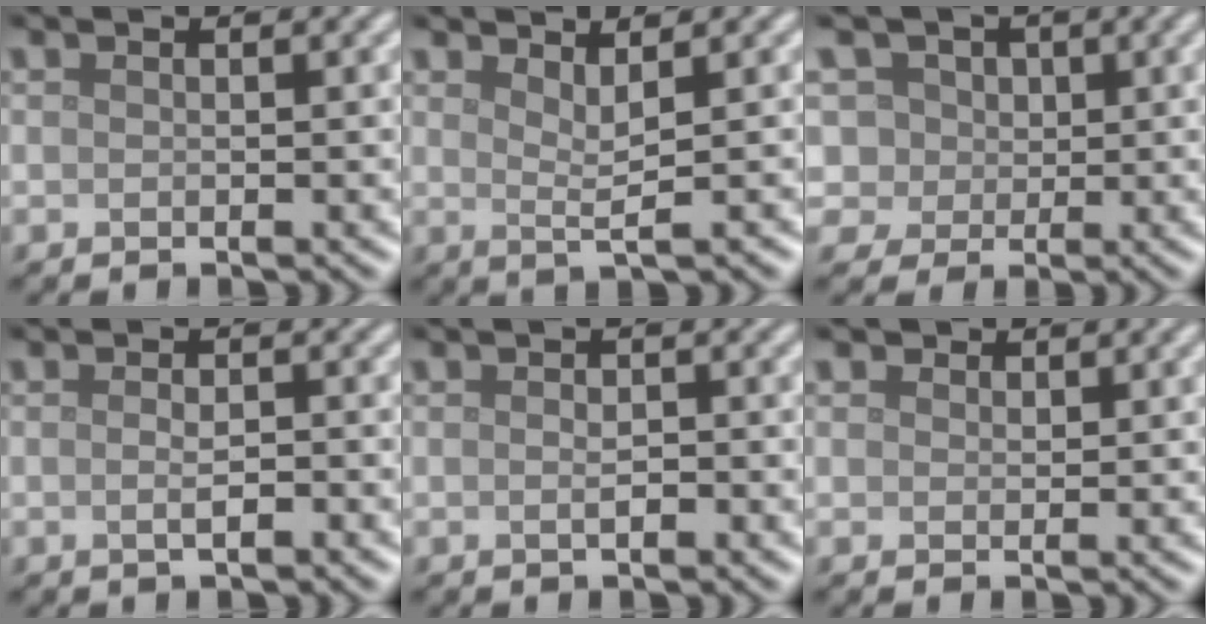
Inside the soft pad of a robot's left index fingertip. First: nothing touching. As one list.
[{"total": 2.1, "force": [1.0, 0.4, 1.8], "torque": [-0.027, -0.004, 0.017]}, {"total": 8.4, "force": [3.7, 6.5, 3.9], "torque": [-0.060, 0.022, 0.030]}, {"total": 1.7, "force": [-0.4, 0.5, 1.5], "torque": [-0.029, -0.002, -0.008]}, {"total": 1.4, "force": [-0.3, 0.6, 1.3], "torque": [-0.023, 0.000, -0.005]}, {"total": 1.0, "force": [0.7, 0.7, 0.2], "torque": [-0.003, -0.002, 0.008]}]